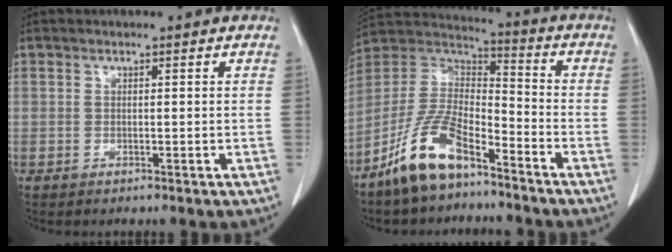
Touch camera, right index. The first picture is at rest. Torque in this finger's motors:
{"motor_torque": [0.98, -0.74, 0.61, 0.21]}